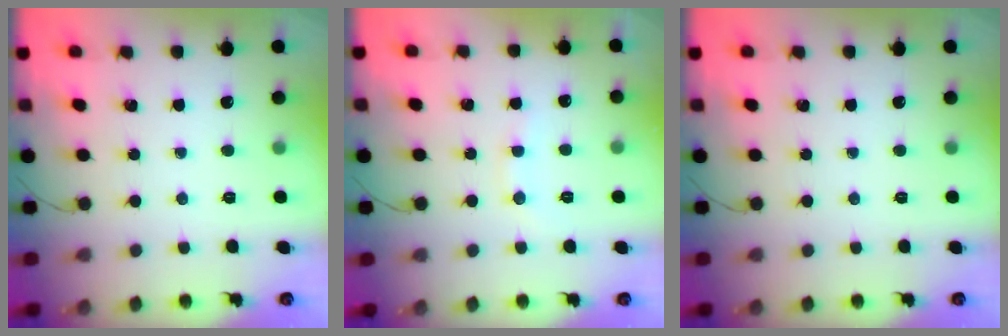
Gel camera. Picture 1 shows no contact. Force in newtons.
{"total": 6.1, "press": 6.0, "slide": 1.5}
{"total": 0.0}